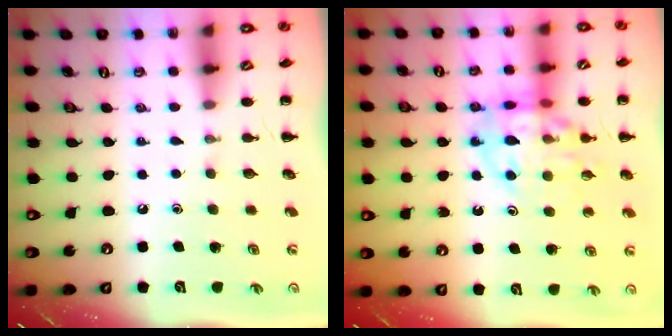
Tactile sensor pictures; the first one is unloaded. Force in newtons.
{"total": 15.3, "press": 15.0, "slide": 2.8}